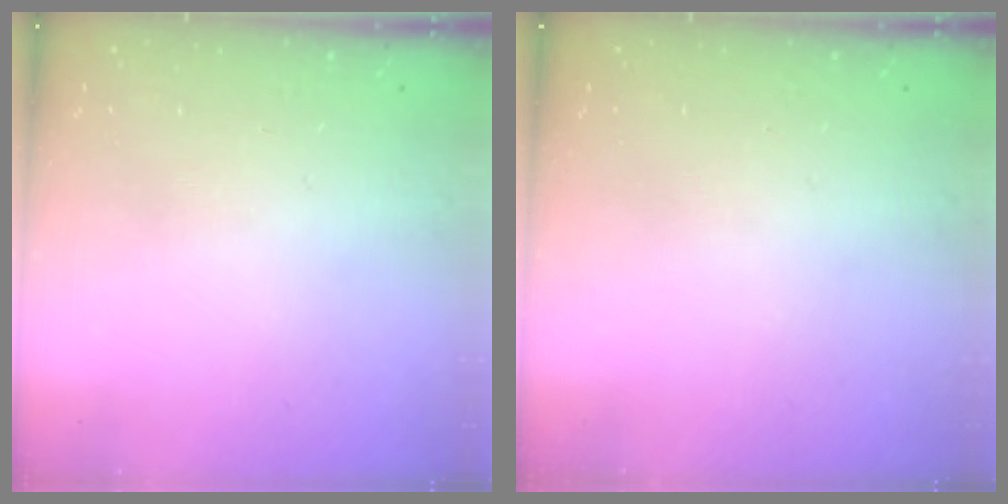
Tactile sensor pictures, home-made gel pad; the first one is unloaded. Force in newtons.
{"total": 0.0}